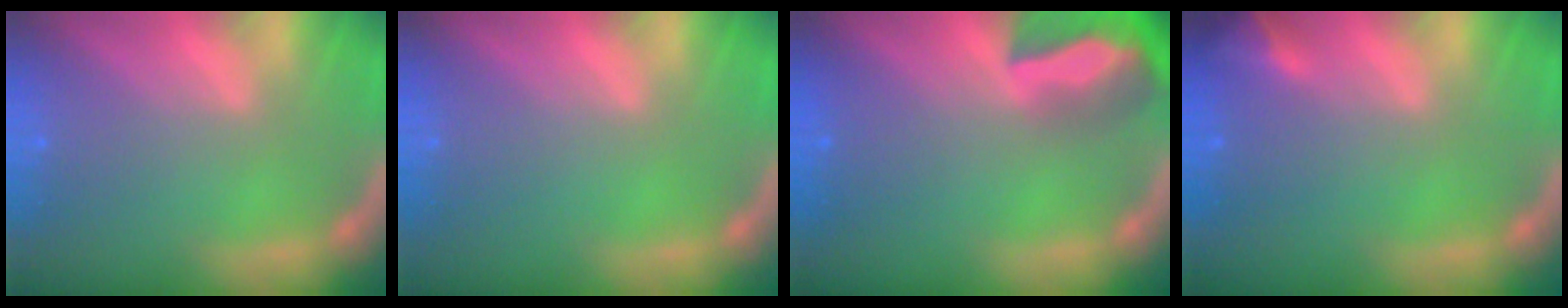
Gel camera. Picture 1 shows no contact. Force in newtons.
{"total": 0.0}
{"total": 10.0}
{"total": 2.4}